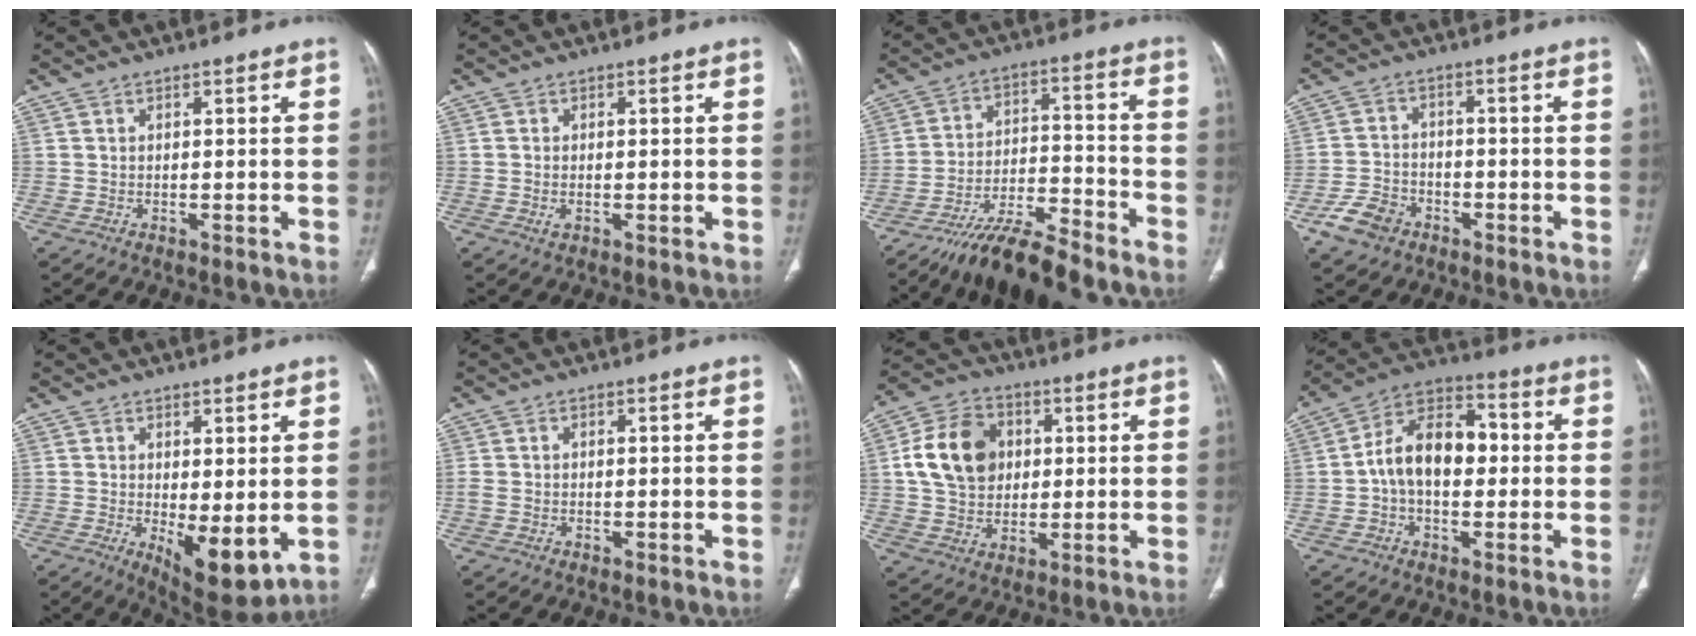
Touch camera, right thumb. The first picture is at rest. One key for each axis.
{"total": 1.5, "fx": -0.2, "fy": 0.9, "fz": 1.2, "tx": -0.029, "ty": 0.002, "tz": -0.004}
{"total": 15.0, "fx": -12.3, "fy": 4.9, "fz": 7.0, "tx": -0.096, "ty": 0.092, "tz": -0.201}
{"total": 6.5, "fx": -3.7, "fy": 4.6, "fz": 2.8, "tx": -0.047, "ty": 0.022, "tz": -0.066}
{"total": 9.3, "fx": -1.0, "fy": 3.8, "fz": 8.4, "tx": -0.116, "ty": -0.025, "tz": 0.000}
{"total": 1.2, "fx": 0.0, "fy": 0.9, "fz": 0.8, "tx": -0.029, "ty": 0.005, "tz": 0.002}
{"total": 13.8, "fx": 2.3, "fy": 10.7, "fz": 8.3, "tx": -0.129, "ty": 0.009, "tz": 0.039}
{"total": 13.1, "fx": -0.1, "fy": 8.4, "fz": 10.1, "tx": -0.155, "ty": 0.036, "tz": -0.014}